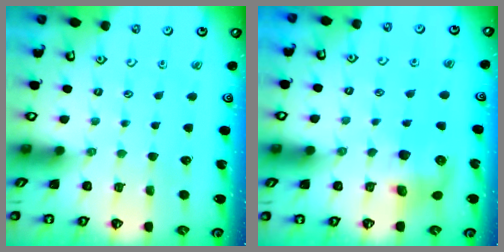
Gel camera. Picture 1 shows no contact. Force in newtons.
{"total": 9.3, "press": 9.2, "slide": 0.9}